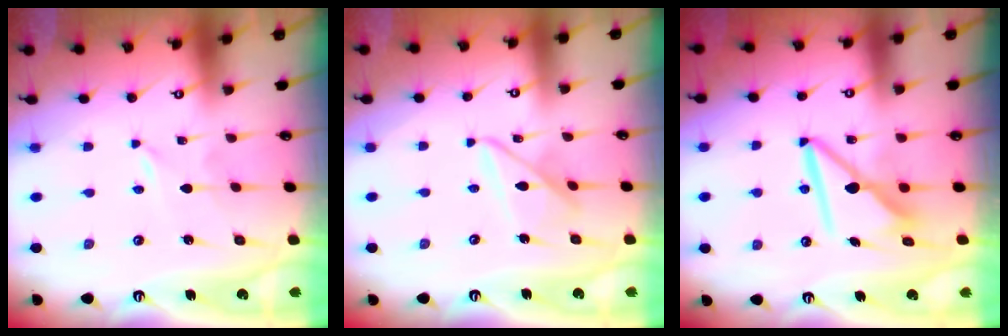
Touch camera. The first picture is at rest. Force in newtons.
{"total": 10.5, "press": 10.4, "slide": 0.7}
{"total": 9.4, "press": 9.4, "slide": 0.7}